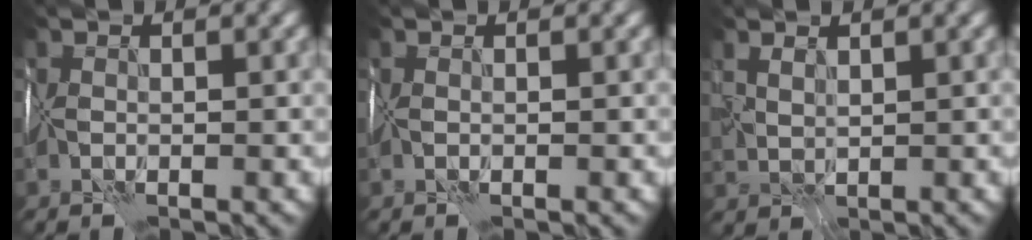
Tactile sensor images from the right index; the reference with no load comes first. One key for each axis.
{"total": 0.0}
{"total": 2.1, "fx": 1.5, "fy": 0.9, "fz": 1.0, "tx": -0.020, "ty": 0.003, "tz": 0.041}